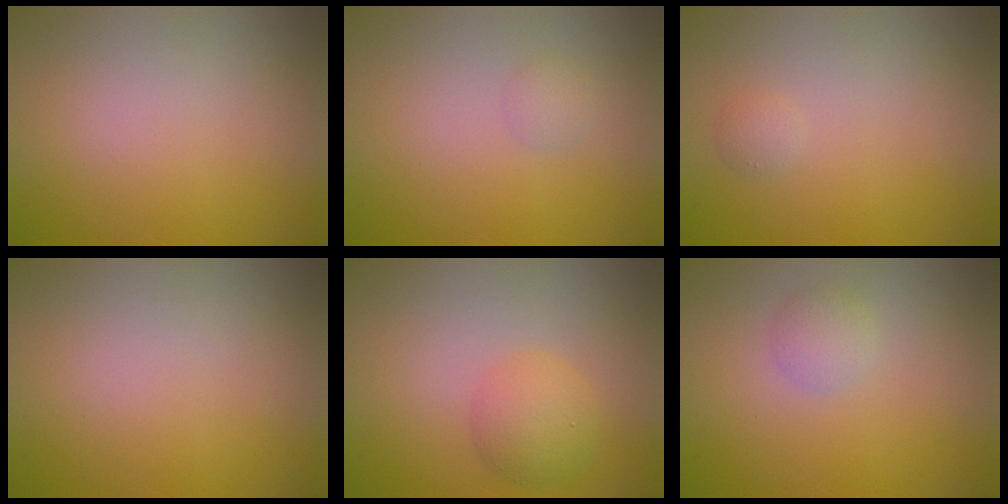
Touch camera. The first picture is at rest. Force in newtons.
{"total": 1.0, "press": 1.0, "slide": 0.0}
{"total": 0.6, "press": 0.6, "slide": 0.0}
{"total": 0.0}
{"total": 2.7, "press": 2.7, "slide": 0.1}
{"total": 1.4, "press": 1.4, "slide": 0.1}